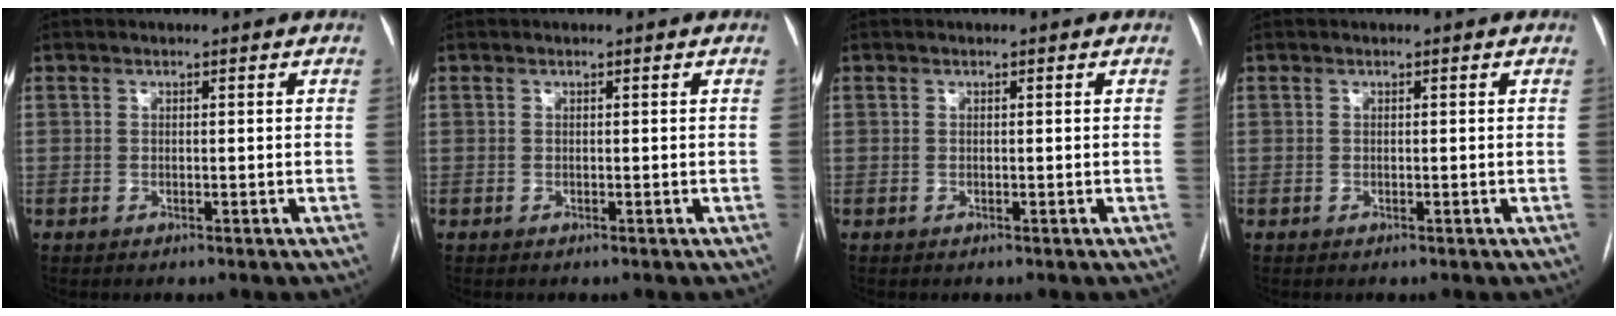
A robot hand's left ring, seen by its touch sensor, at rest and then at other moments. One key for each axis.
{"total": 0.0}
{"total": 0.0}
{"total": 0.0}